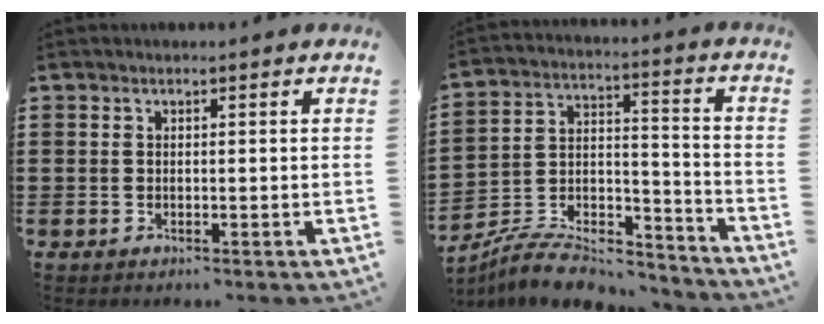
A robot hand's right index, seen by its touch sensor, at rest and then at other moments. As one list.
[{"total": 9.2, "force": [-8.4, 2.5, 2.7], "torque": [-0.036, 0.025, -0.162]}]